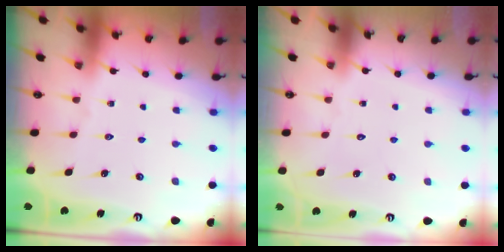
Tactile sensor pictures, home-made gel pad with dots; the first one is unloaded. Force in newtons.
{"total": 1.5, "press": 1.5, "slide": 0.1}